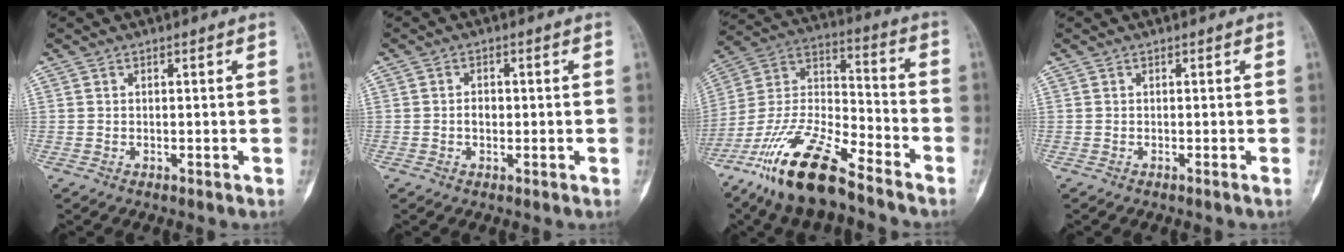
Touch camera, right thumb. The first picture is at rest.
{"total": 2.0, "force": [-0.2, 1.5, 1.3], "torque": [-0.012, 0.005, -0.007]}
{"total": 19.2, "force": [-13.5, 5.2, 12.6], "torque": [-0.254, 0.061, -0.254]}
{"total": 0.6, "force": [-0.3, -0.2, 0.4], "torque": [-0.003, 0.003, -0.007]}